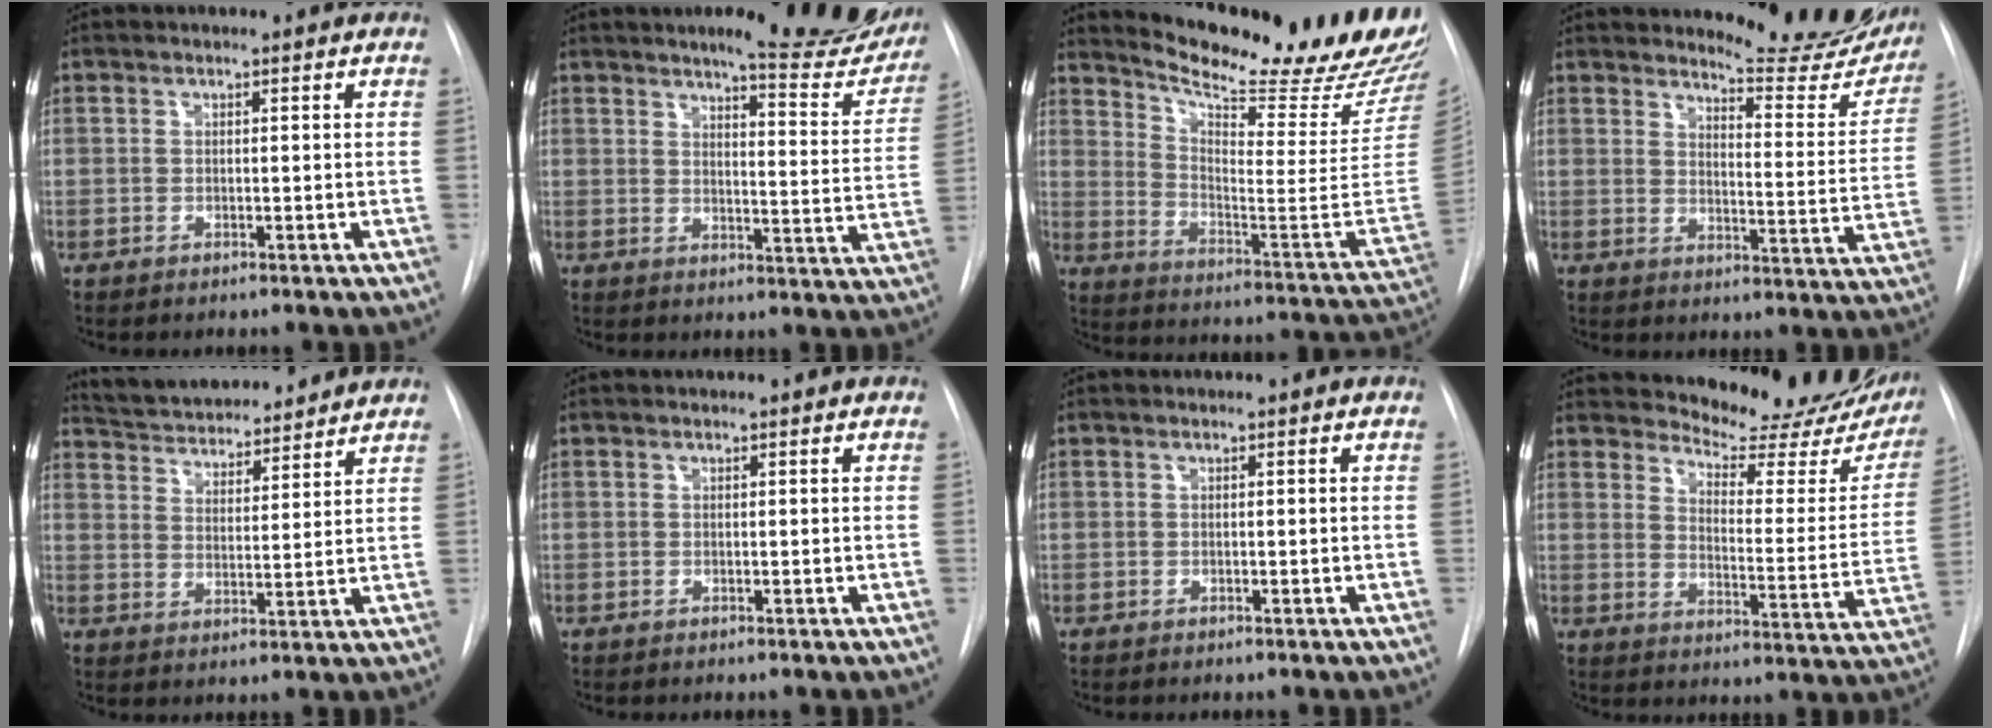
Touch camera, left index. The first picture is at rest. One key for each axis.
{"total": 15.7, "fx": 13.6, "fy": 2.4, "fz": 7.3, "tx": -0.075, "ty": -0.053, "tz": 0.152}
{"total": 28.9, "fx": 25.0, "fy": 3.1, "fz": 14.1, "tx": -0.220, "ty": -0.106, "tz": 0.325}
{"total": 16.1, "fx": 15.1, "fy": 3.0, "fz": 4.8, "tx": -0.044, "ty": -0.076, "tz": 0.167}
{"total": 15.9, "fx": 14.8, "fy": 3.4, "fz": 4.8, "tx": -0.079, "ty": 0.020, "tz": 0.227}
{"total": 0.0}
{"total": 0.0}
{"total": 21.6, "fx": 19.6, "fy": 5.9, "fz": 7.1, "tx": -0.084, "ty": -0.078, "tz": 0.228}